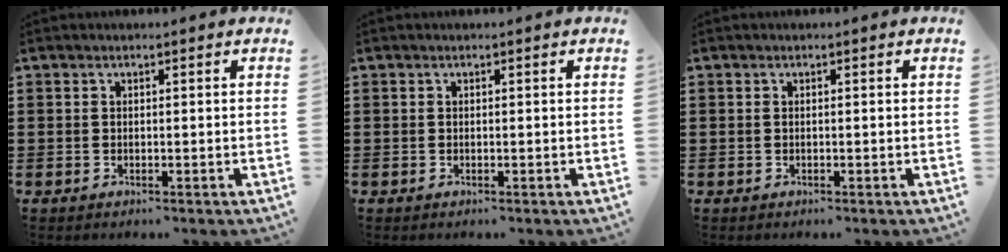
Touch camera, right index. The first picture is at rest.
{"total": 0.0}
{"total": 0.0}